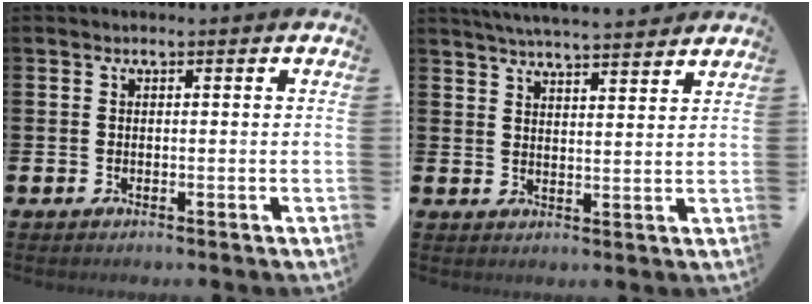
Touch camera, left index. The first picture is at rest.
{"total": 5.0, "force": [5.0, -0.2, 0.8], "torque": [-0.027, -0.027, 0.089]}